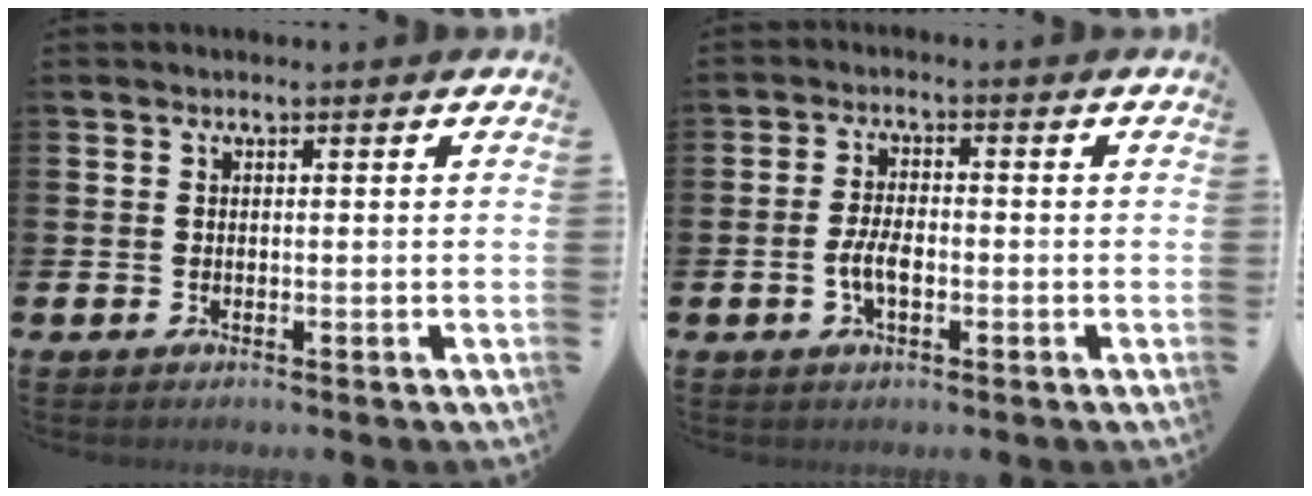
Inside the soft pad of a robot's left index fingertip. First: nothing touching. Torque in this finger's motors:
{"motor_torque": [0.70, 0.09, 0.15, 0.10]}